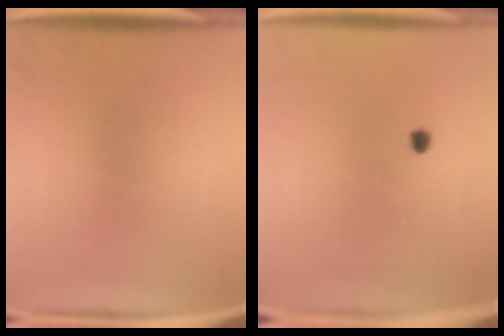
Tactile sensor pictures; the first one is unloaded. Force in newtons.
{"total": 0.9}